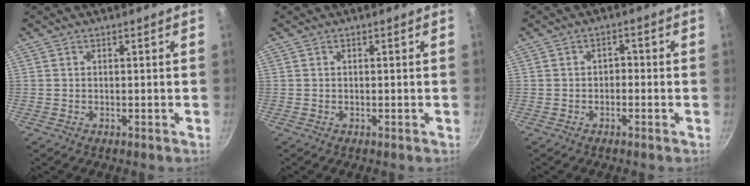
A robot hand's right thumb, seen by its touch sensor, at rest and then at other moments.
{"total": 0.0}
{"total": 2.0, "force": [-0.7, 1.5, 1.2], "torque": [-0.006, 0.013, -0.012]}